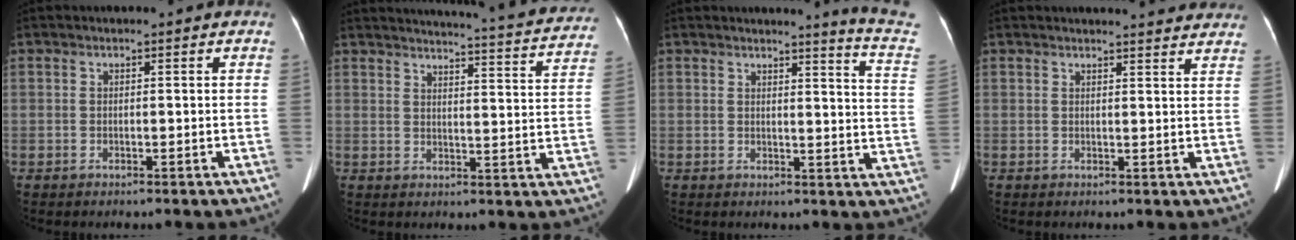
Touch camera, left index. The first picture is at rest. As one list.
[{"total": 23.4, "force": [22.3, 1.4, 6.8], "torque": [-0.089, -0.066, 0.252]}, {"total": 9.3, "force": [8.8, -2.1, 2.2], "torque": [-0.031, -0.096, 0.078]}, {"total": 9.1, "force": [8.7, 1.0, 2.5], "torque": [-0.019, -0.003, 0.082]}]